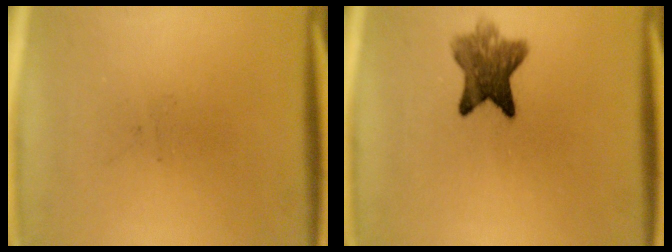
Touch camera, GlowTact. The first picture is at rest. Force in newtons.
{"total": 6.9}